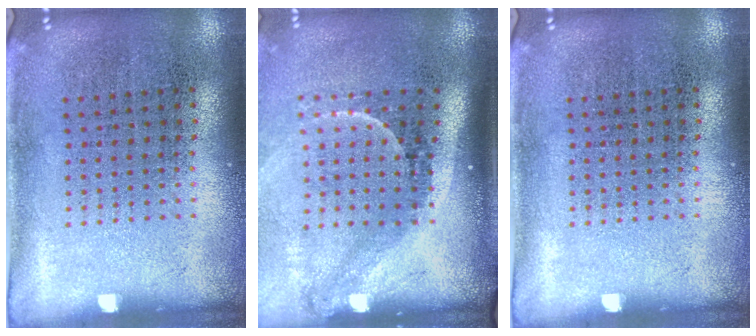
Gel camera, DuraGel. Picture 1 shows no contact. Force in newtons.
{"total": 2.2, "press": 1.4, "slide": 1.7}
{"total": 0.0}